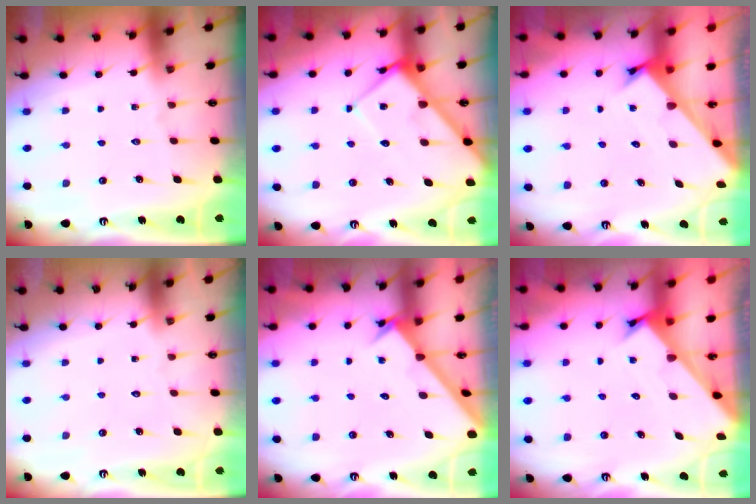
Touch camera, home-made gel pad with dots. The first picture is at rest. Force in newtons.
{"total": 9.1, "press": 9.1, "slide": 0.8}
{"total": 2.5, "press": 2.5, "slide": 0.3}
{"total": 1.6, "press": 1.5, "slide": 0.1}
{"total": 2.0, "press": 2.0, "slide": 0.2}
{"total": 2.4, "press": 2.4, "slide": 0.2}